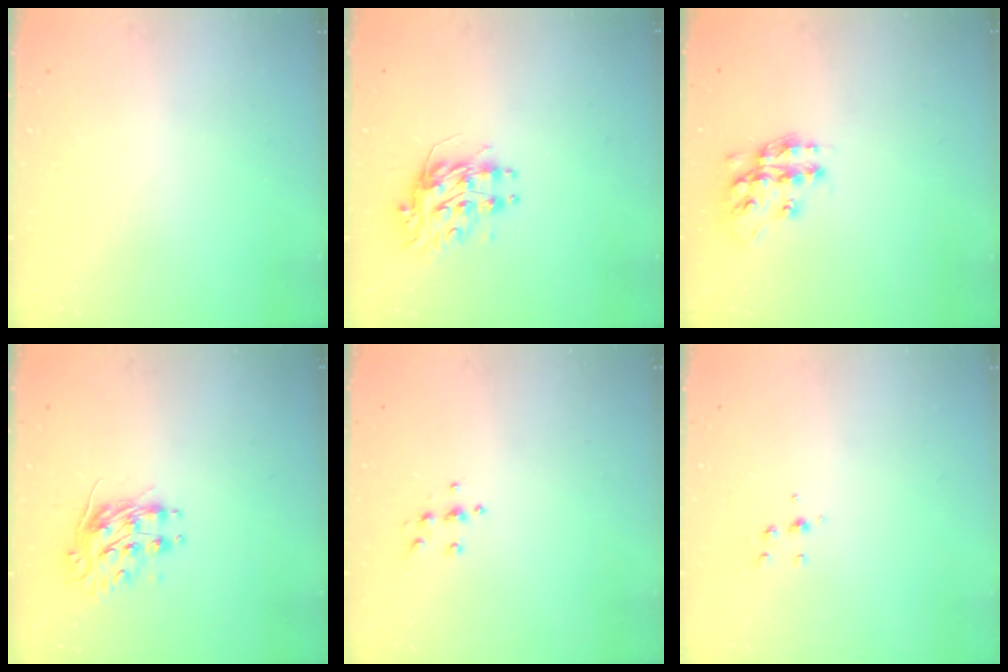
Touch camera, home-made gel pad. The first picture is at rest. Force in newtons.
{"total": 9.0, "press": 9.0, "slide": 0.7}
{"total": 13.8, "press": 13.8, "slide": 0.8}
{"total": 8.9, "press": 8.9, "slide": 0.2}
{"total": 4.3, "press": 4.3, "slide": 0.6}
{"total": 5.3, "press": 5.3, "slide": 0.5}